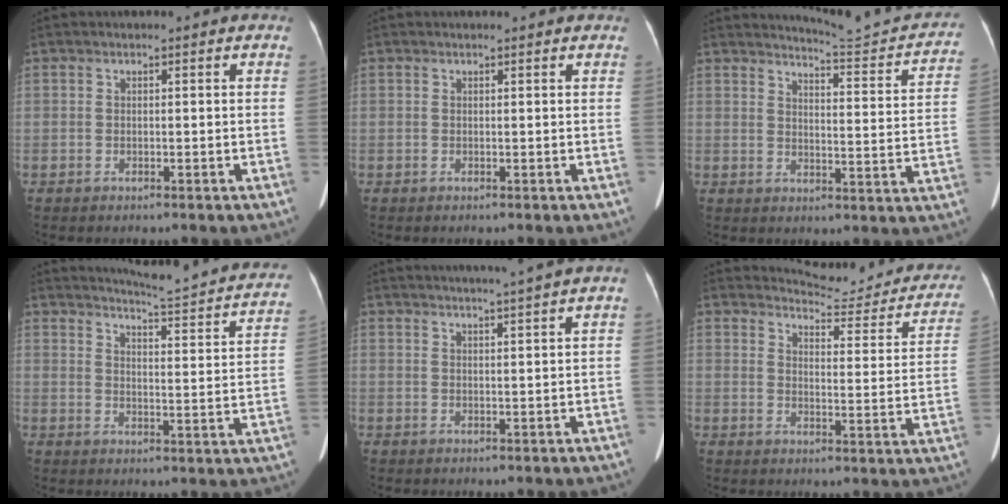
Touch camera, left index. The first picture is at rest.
{"total": 1.2, "force": [1.1, 0.1, 0.3], "torque": [-0.011, 0.005, 0.012]}
{"total": 12.0, "force": [11.8, 0.1, 2.3], "torque": [-0.022, -0.048, 0.138]}
{"total": 19.2, "force": [17.9, 0.9, 6.8], "torque": [-0.092, -0.066, 0.209]}
{"total": 6.1, "force": [5.1, -1.4, 3.1], "torque": [-0.041, 0.010, 0.066]}
{"total": 14.7, "force": [14.3, 2.4, 2.7], "torque": [-0.014, -0.060, 0.151]}